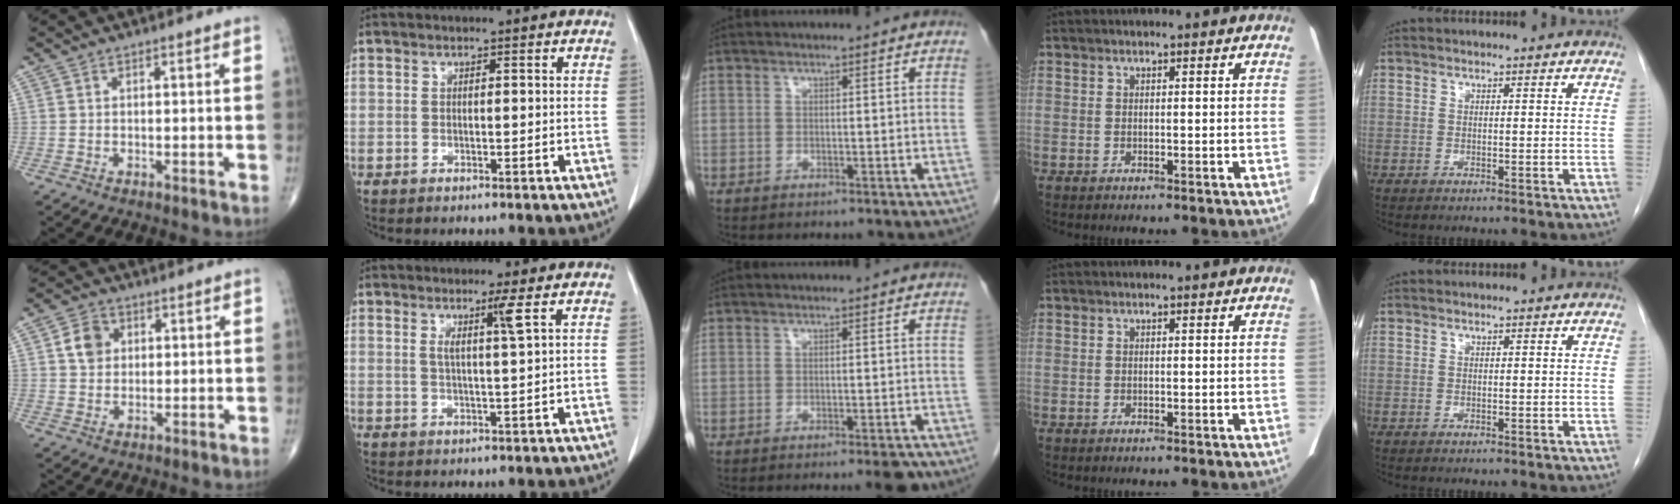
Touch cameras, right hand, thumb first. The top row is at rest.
{"thumb": {"total": 5.2, "force": [1.3, 4.2, 2.7], "torque": [-0.032, 0.001, 0.018]}, "index": {"total": 3.3, "force": [1.4, -0.9, 2.8], "torque": [-0.055, -0.006, 0.028]}, "middle": {"total": 2.8, "force": [-2.3, 0.1, 1.7], "torque": [-0.013, -0.003, -0.030]}}